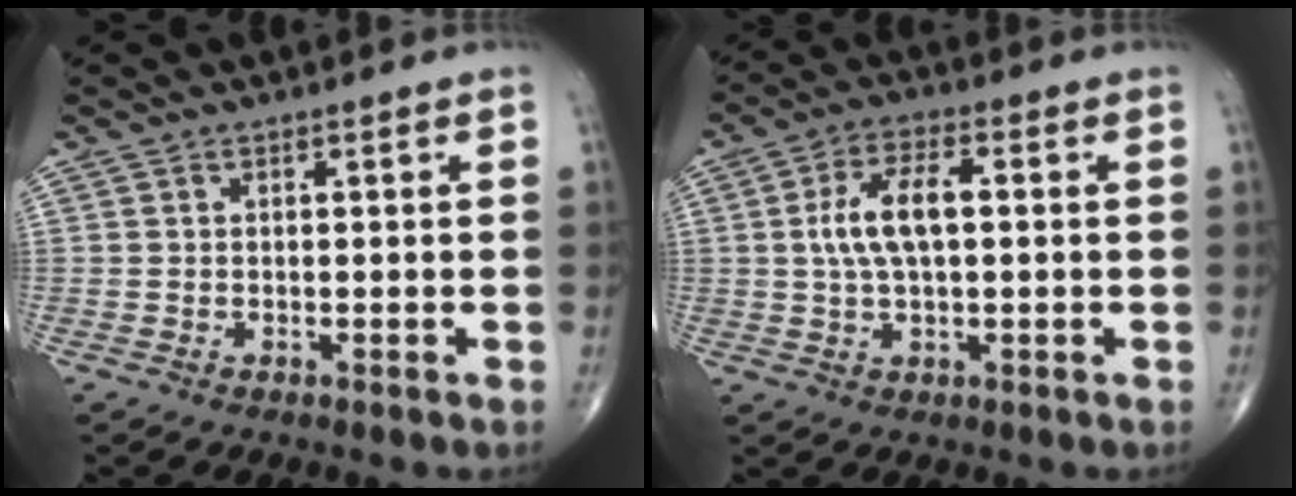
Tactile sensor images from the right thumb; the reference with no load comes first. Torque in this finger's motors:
{"motor_torque": [0.07, 0.07, 0.92, 0.22, 0.17]}